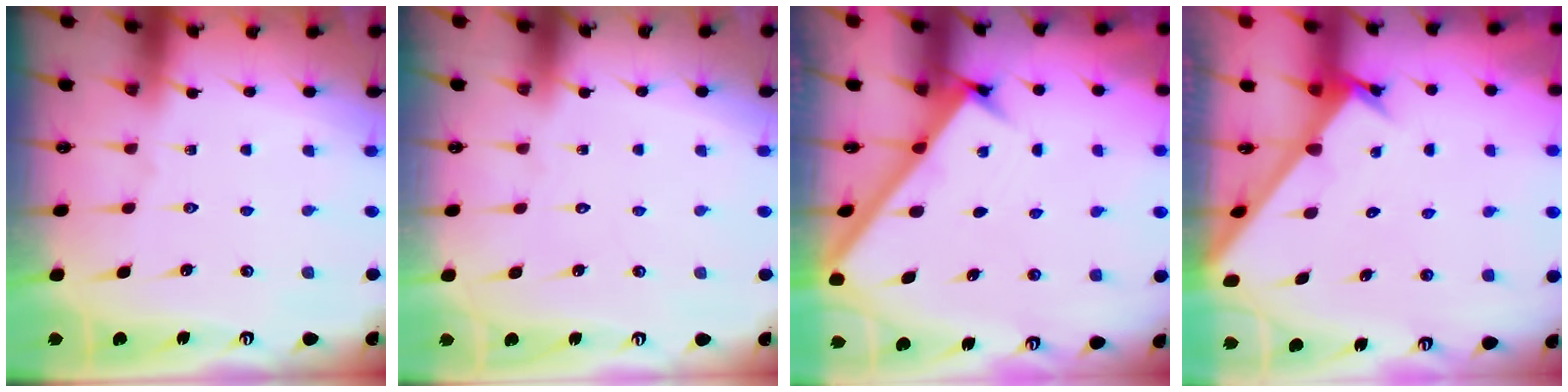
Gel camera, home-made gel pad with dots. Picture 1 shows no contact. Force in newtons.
{"total": 1.8, "press": 1.8, "slide": 0.1}
{"total": 2.9, "press": 2.9, "slide": 0.3}
{"total": 2.6, "press": 2.6, "slide": 0.2}